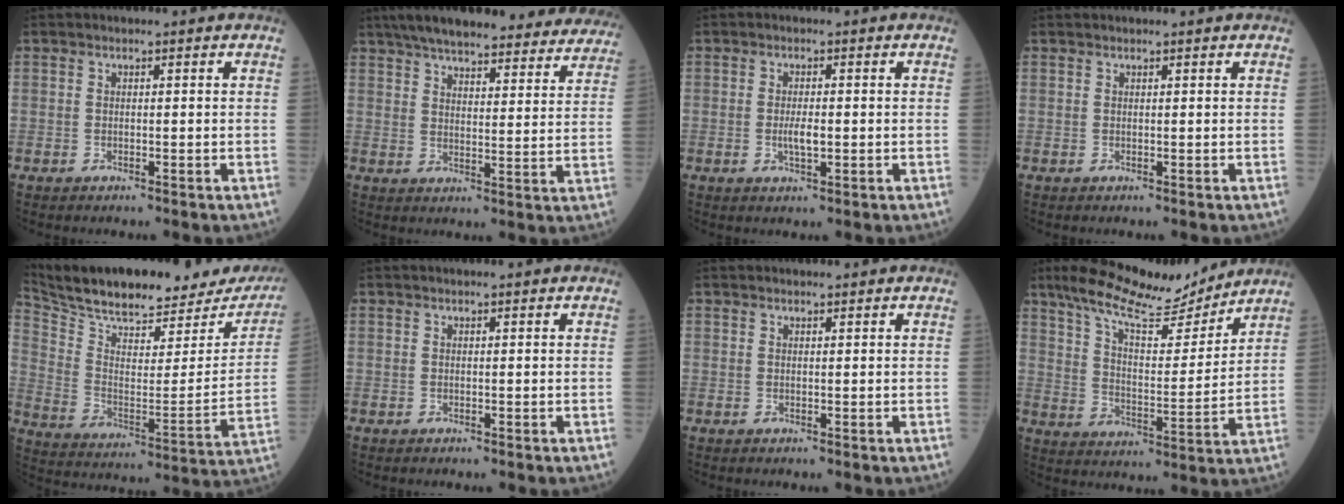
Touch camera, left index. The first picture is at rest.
{"total": 29.7, "force": [26.2, 6.2, 12.4], "torque": [-0.188, -0.020, 0.323]}
{"total": 2.3, "force": [-0.4, 0.6, 2.2], "torque": [-0.040, -0.003, -0.004]}
{"total": 1.8, "force": [1.7, 0.2, 0.6], "torque": [-0.002, 0.021, 0.024]}
{"total": 27.8, "force": [24.5, 7.2, 11.0], "torque": [-0.190, -0.036, 0.337]}
{"total": 1.1, "force": [1.0, 0.1, 0.5], "torque": [-0.001, 0.017, 0.016]}
{"total": 1.2, "force": [1.1, 0.2, 0.3], "torque": [-0.002, 0.012, 0.019]}
{"total": 14.3, "force": [12.5, 2.5, 6.5], "torque": [-0.111, 0.005, 0.206]}